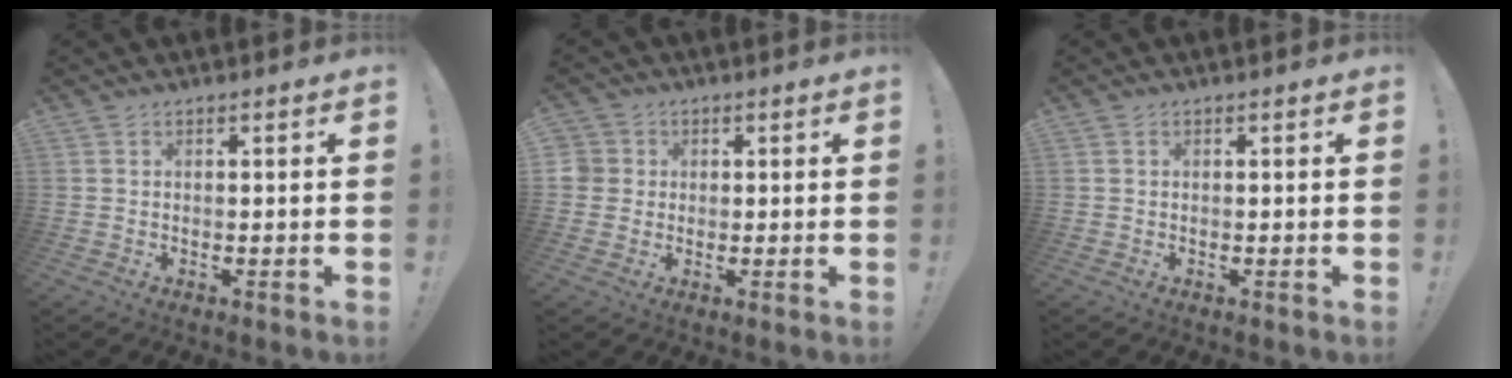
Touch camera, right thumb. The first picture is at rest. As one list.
[{"total": 4.1, "force": [0.6, 3.9, 1.0], "torque": [-0.019, -0.002, 0.009]}, {"total": 0.0}]